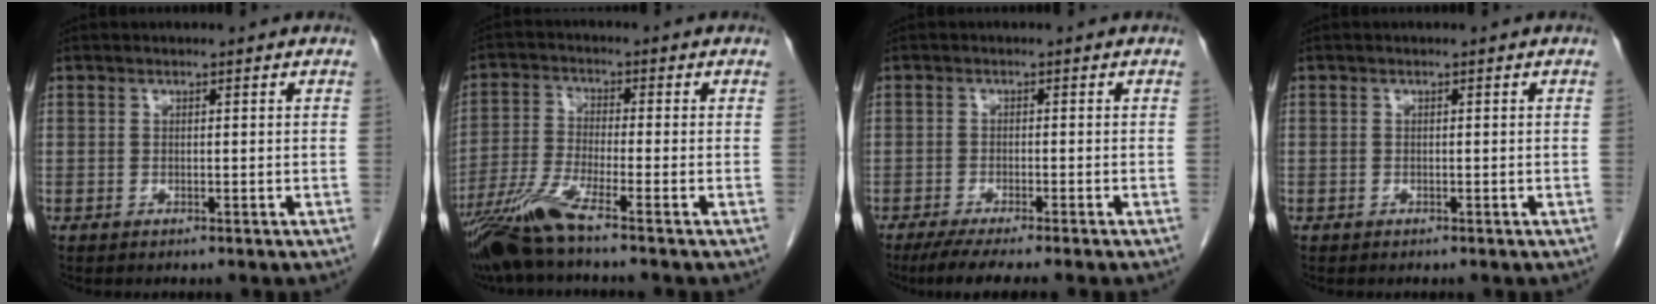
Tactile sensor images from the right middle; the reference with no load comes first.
{"total": 7.8, "force": [-5.9, -1.0, 5.0], "torque": [-0.108, -0.032, -0.117]}
{"total": 6.1, "force": [-4.9, -0.5, 3.6], "torque": [-0.049, -0.014, -0.077]}
{"total": 0.0}